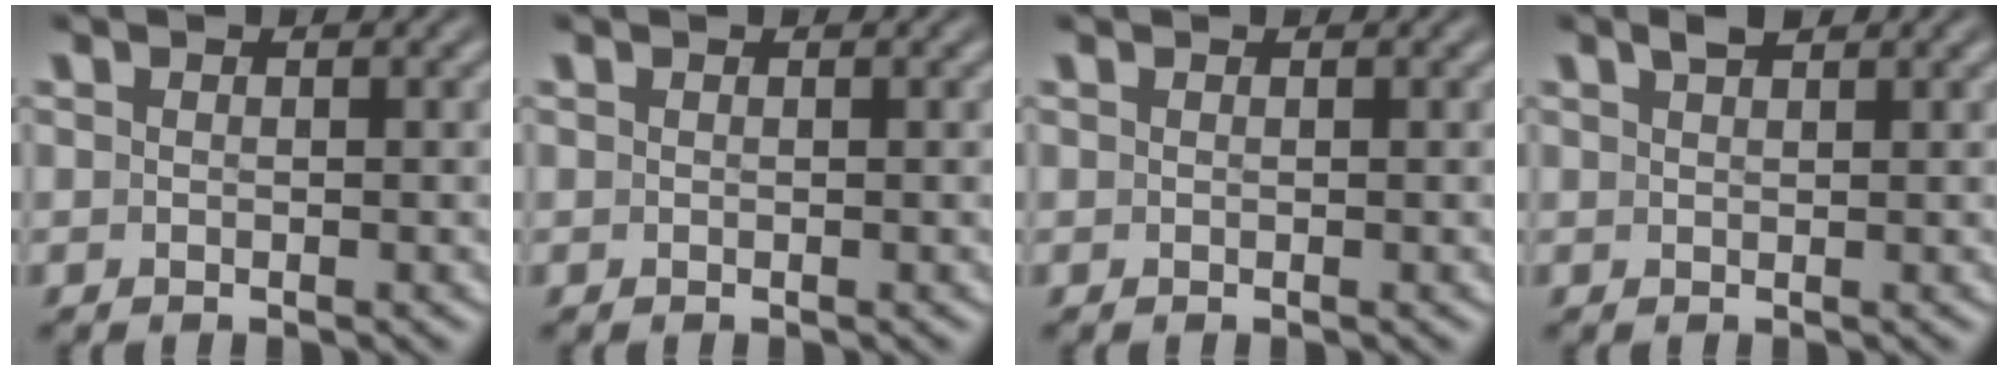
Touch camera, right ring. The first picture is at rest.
{"total": 0.0}
{"total": 0.0}
{"total": 1.3, "force": [1.1, -0.4, 0.6], "torque": [-0.005, 0.002, 0.024]}